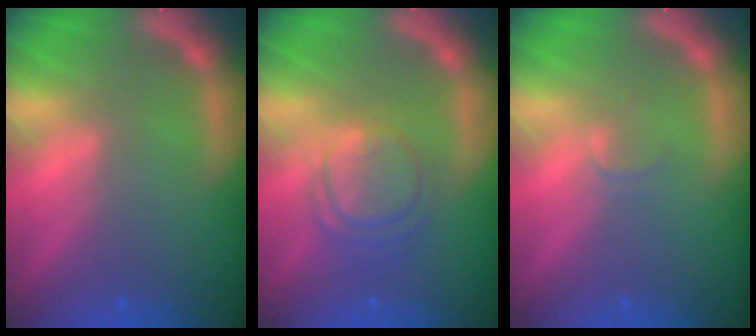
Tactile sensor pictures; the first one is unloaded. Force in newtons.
{"total": 5.1}
{"total": 1.0}